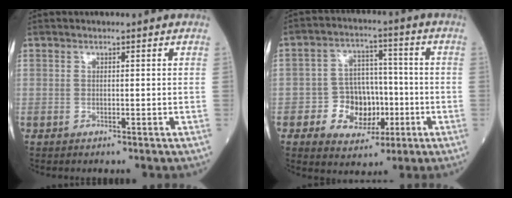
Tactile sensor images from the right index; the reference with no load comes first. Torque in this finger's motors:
{"motor_torque": [0.81, 0.01, 0.09, 0.04]}